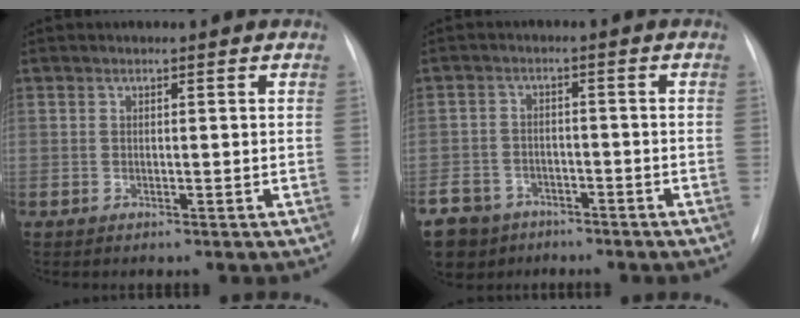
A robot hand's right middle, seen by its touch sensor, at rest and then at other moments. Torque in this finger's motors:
{"motor_torque": [1.07, -1.07, 0.86, 0.19]}